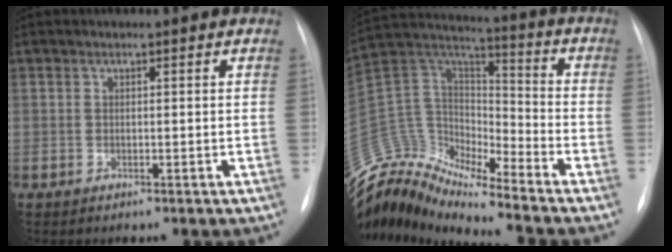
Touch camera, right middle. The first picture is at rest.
{"total": 16.0, "force": [-15.2, 3.1, 4.0], "torque": [-0.088, 0.078, -0.288]}